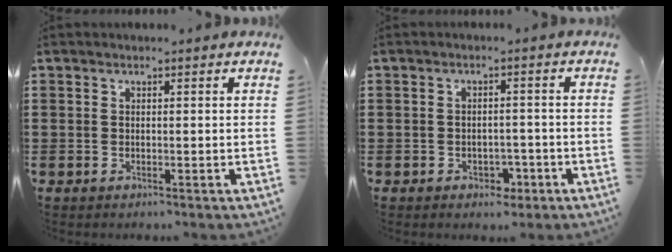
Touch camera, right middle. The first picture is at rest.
{"total": 2.3, "force": [-1.6, 1.5, 0.8], "torque": [-0.019, 0.000, -0.035]}